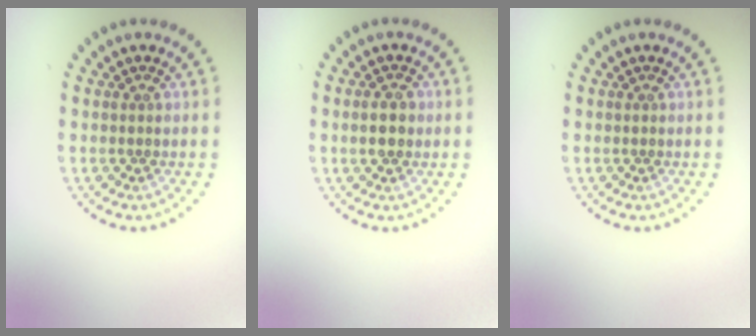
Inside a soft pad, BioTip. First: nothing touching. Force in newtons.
{"total": 2.0, "press": 2.0, "slide": 0.1}
{"total": 0.0}